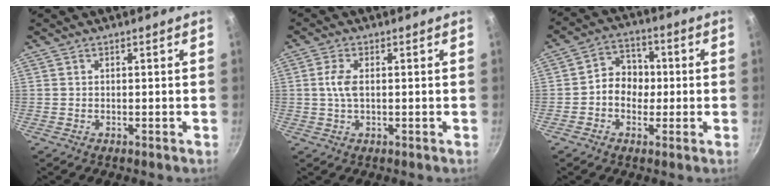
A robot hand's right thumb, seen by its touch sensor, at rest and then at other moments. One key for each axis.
{"total": 3.7, "fx": 0.3, "fy": 1.7, "fz": 3.2, "tx": -0.076, "ty": 0.005, "tz": 0.003}
{"total": 7.4, "fx": -0.5, "fy": 6.3, "fz": 3.9, "tx": -0.021, "ty": 0.017, "tz": -0.020}